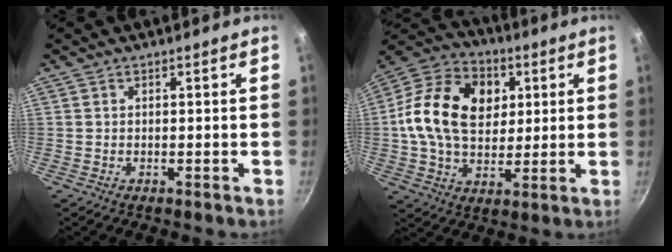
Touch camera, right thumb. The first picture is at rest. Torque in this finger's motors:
{"motor_torque": [-1.03, 2.00, 1.30, -0.28, 0.19]}